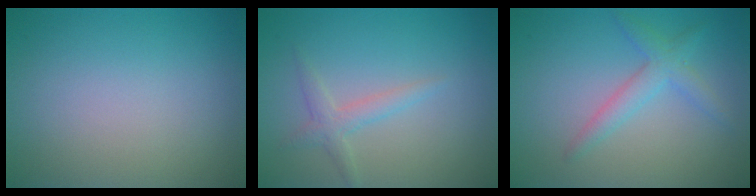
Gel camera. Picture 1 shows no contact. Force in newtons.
{"total": 1.8, "press": 1.8, "slide": 0.1}
{"total": 2.5, "press": 2.5, "slide": 0.1}